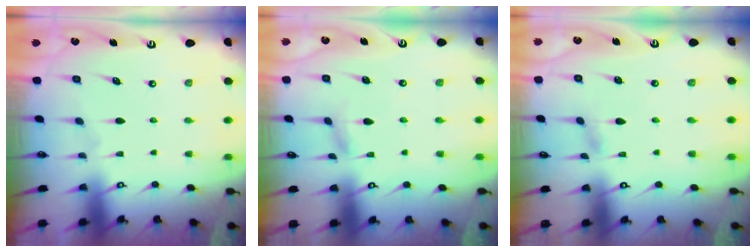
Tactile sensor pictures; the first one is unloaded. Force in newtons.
{"total": 2.3, "press": 2.3, "slide": 0.2}
{"total": 2.0, "press": 2.0, "slide": 0.2}